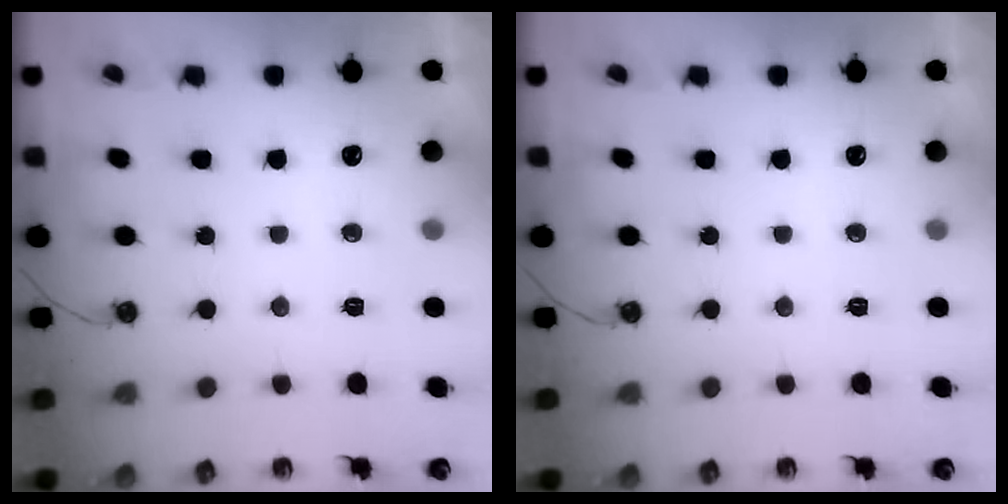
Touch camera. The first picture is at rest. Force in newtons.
{"total": 0.0}